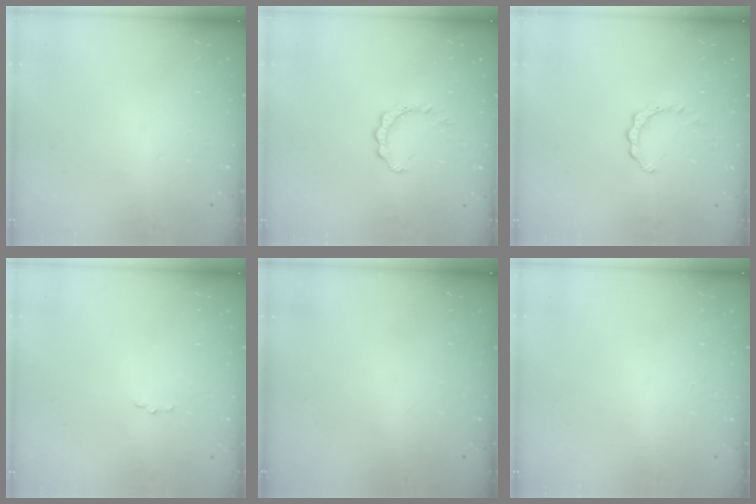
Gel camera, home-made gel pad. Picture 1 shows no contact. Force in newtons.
{"total": 2.7, "press": 2.7, "slide": 0.0}
{"total": 2.3, "press": 2.3, "slide": 0.3}
{"total": 1.5, "press": 1.5, "slide": 0.2}
{"total": 0.0}
{"total": 0.0}